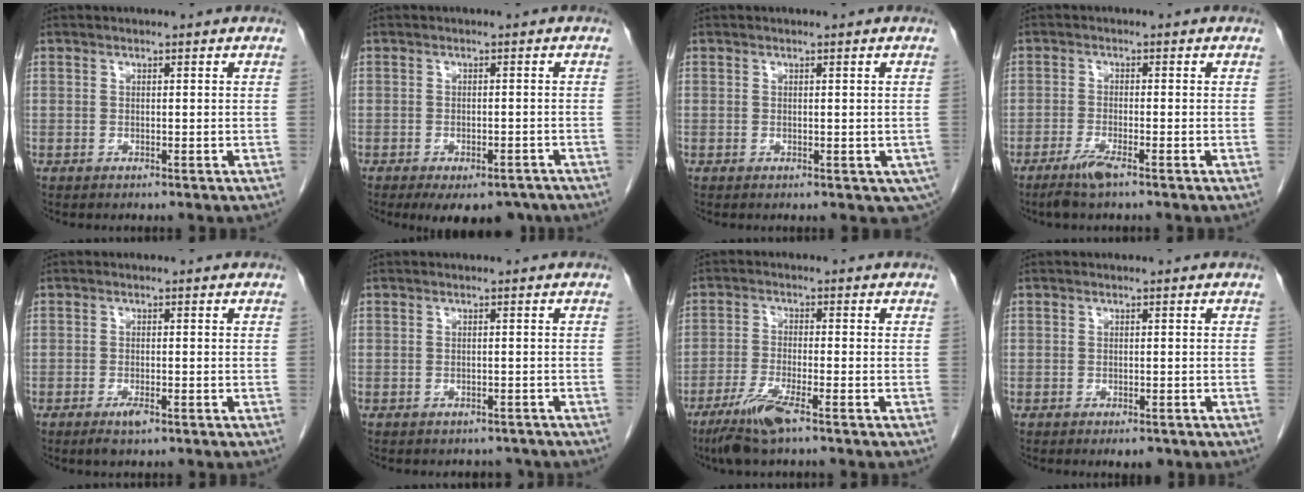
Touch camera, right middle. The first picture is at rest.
{"total": 8.8, "force": [-6.7, 3.9, 4.2], "torque": [-0.046, -0.004, -0.088]}
{"total": 3.1, "force": [-0.6, 1.9, 2.4], "torque": [-0.021, -0.004, -0.003]}
{"total": 3.2, "force": [-2.3, 0.0, 2.2], "torque": [-0.052, -0.007, -0.048]}
{"total": 2.1, "force": [-1.3, 0.5, 1.6], "torque": [-0.030, -0.002, -0.022]}
{"total": 3.9, "force": [-3.4, 1.8, 0.4], "torque": [-0.003, 0.007, -0.038]}
{"total": 6.5, "force": [-4.3, 0.4, 4.8], "torque": [-0.103, -0.016, -0.082]}
{"total": 2.1, "force": [-1.4, 0.9, 1.3], "torque": [-0.013, -0.001, -0.012]}